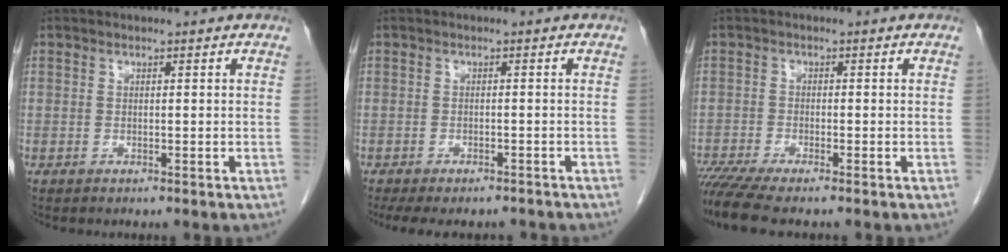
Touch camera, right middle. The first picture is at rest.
{"total": 9.6, "force": [-8.2, 3.1, 3.7], "torque": [-0.062, -0.005, -0.107]}
{"total": 6.5, "force": [-5.4, -0.1, 3.6], "torque": [-0.062, -0.018, -0.096]}